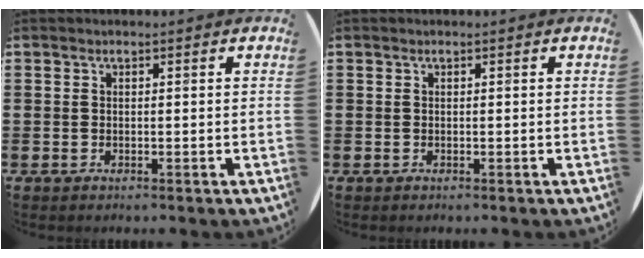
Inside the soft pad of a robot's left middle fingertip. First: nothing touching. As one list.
[{"total": 0.0}]